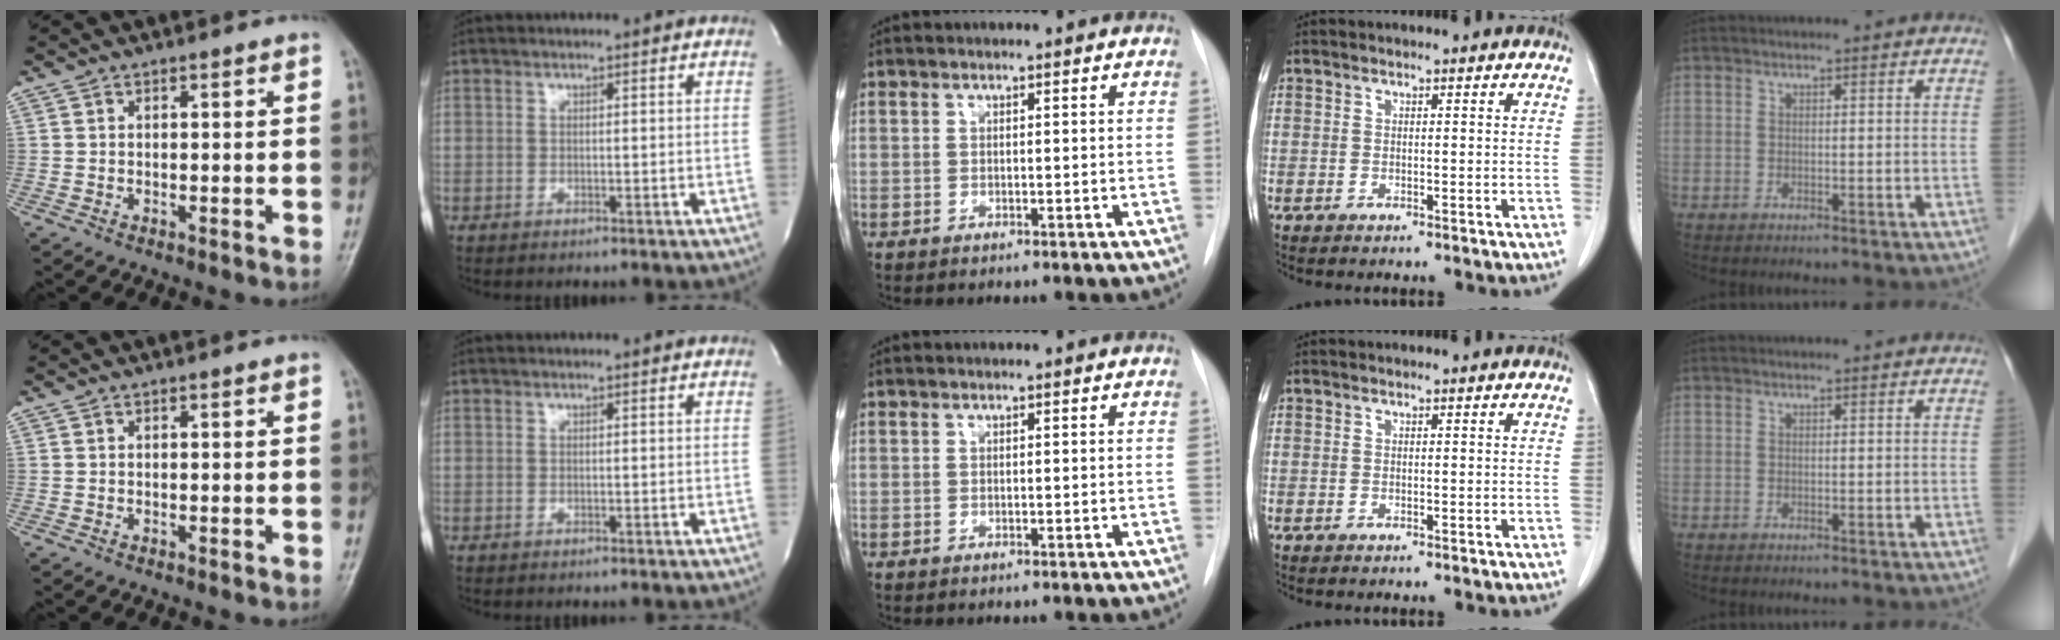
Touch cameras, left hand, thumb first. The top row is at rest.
{}